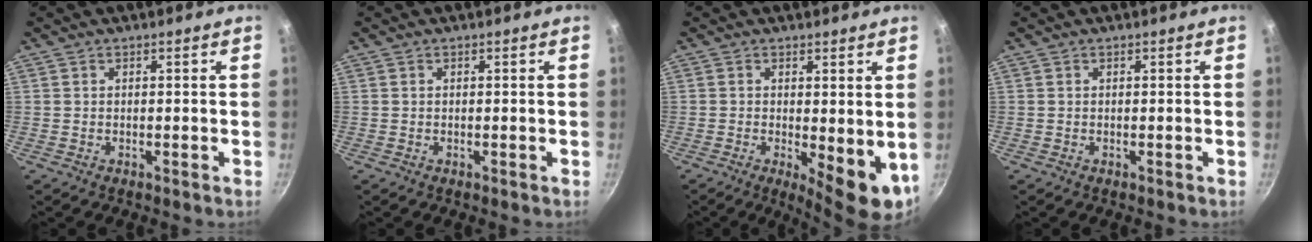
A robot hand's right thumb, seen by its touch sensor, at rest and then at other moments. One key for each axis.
{"total": 0.0}
{"total": 8.6, "fx": -0.6, "fy": 3.2, "fz": 7.9, "tx": -0.094, "ty": -0.012, "tz": 0.000}
{"total": 0.0}